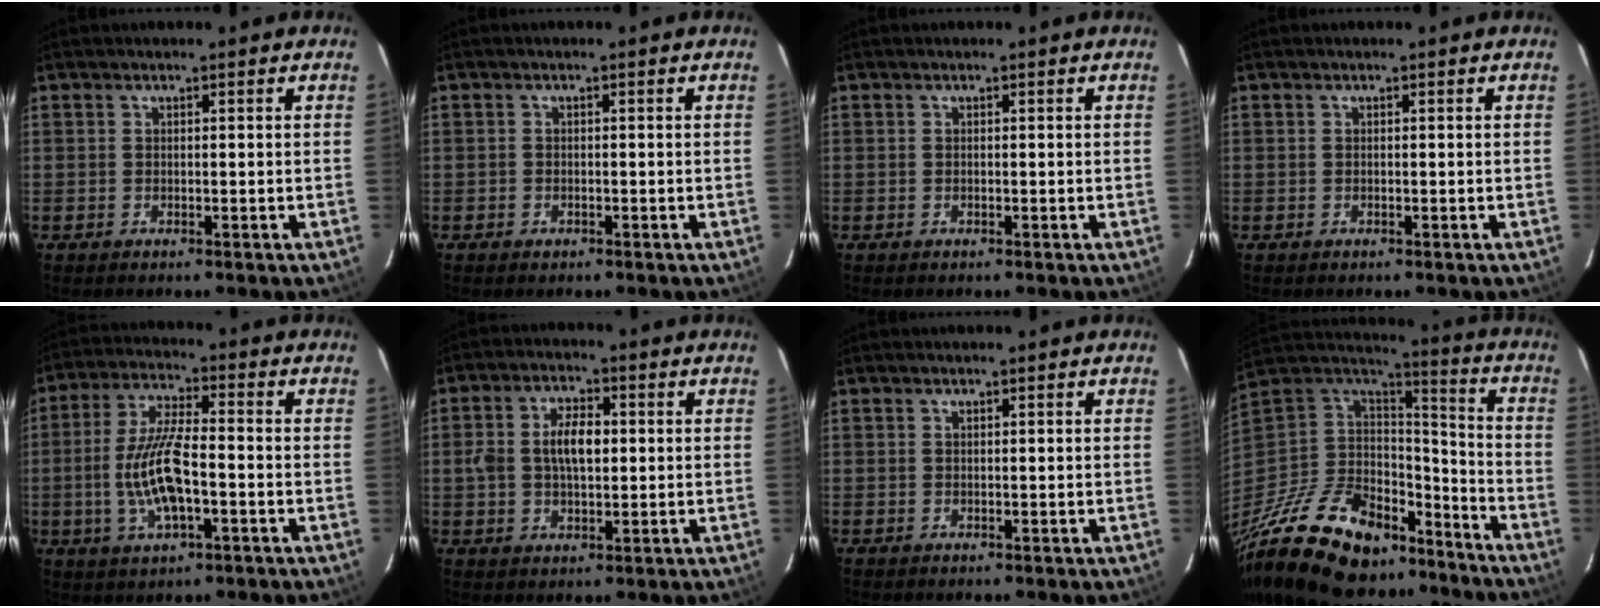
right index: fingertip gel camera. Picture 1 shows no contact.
{"total": 1.1, "force": [-0.7, 0.8, 0.1], "torque": [-0.003, 0.001, -0.010]}
{"total": 0.0}
{"total": 0.0}
{"total": 11.5, "force": [-2.7, 3.5, 10.6], "torque": [-0.214, -0.001, -0.049]}
{"total": 7.3, "force": [0.6, 4.0, 6.1], "torque": [-0.114, 0.014, 0.013]}
{"total": 0.0}
{"total": 30.8, "force": [-22.2, 14.8, 15.3], "torque": [-0.328, 0.004, -0.337]}